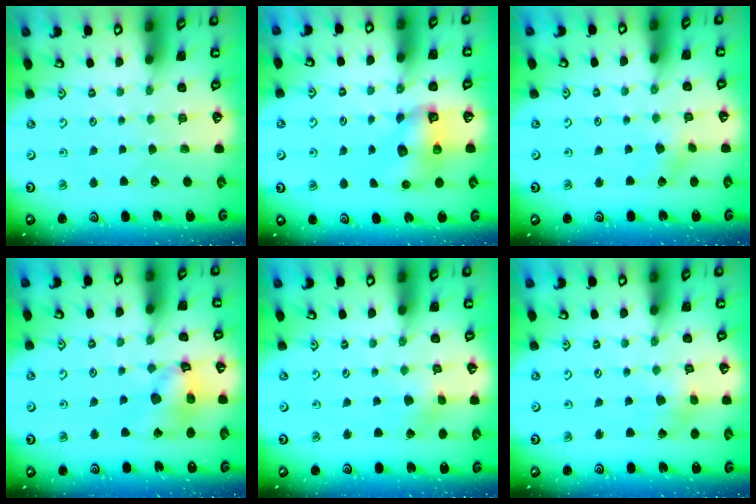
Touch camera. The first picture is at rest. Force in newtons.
{"total": 7.9, "press": 7.9, "slide": 0.5}
{"total": 2.7, "press": 2.7, "slide": 0.4}
{"total": 14.1, "press": 14.0, "slide": 1.6}
{"total": 2.0, "press": 2.0, "slide": 0.3}
{"total": 2.6, "press": 2.6, "slide": 0.2}